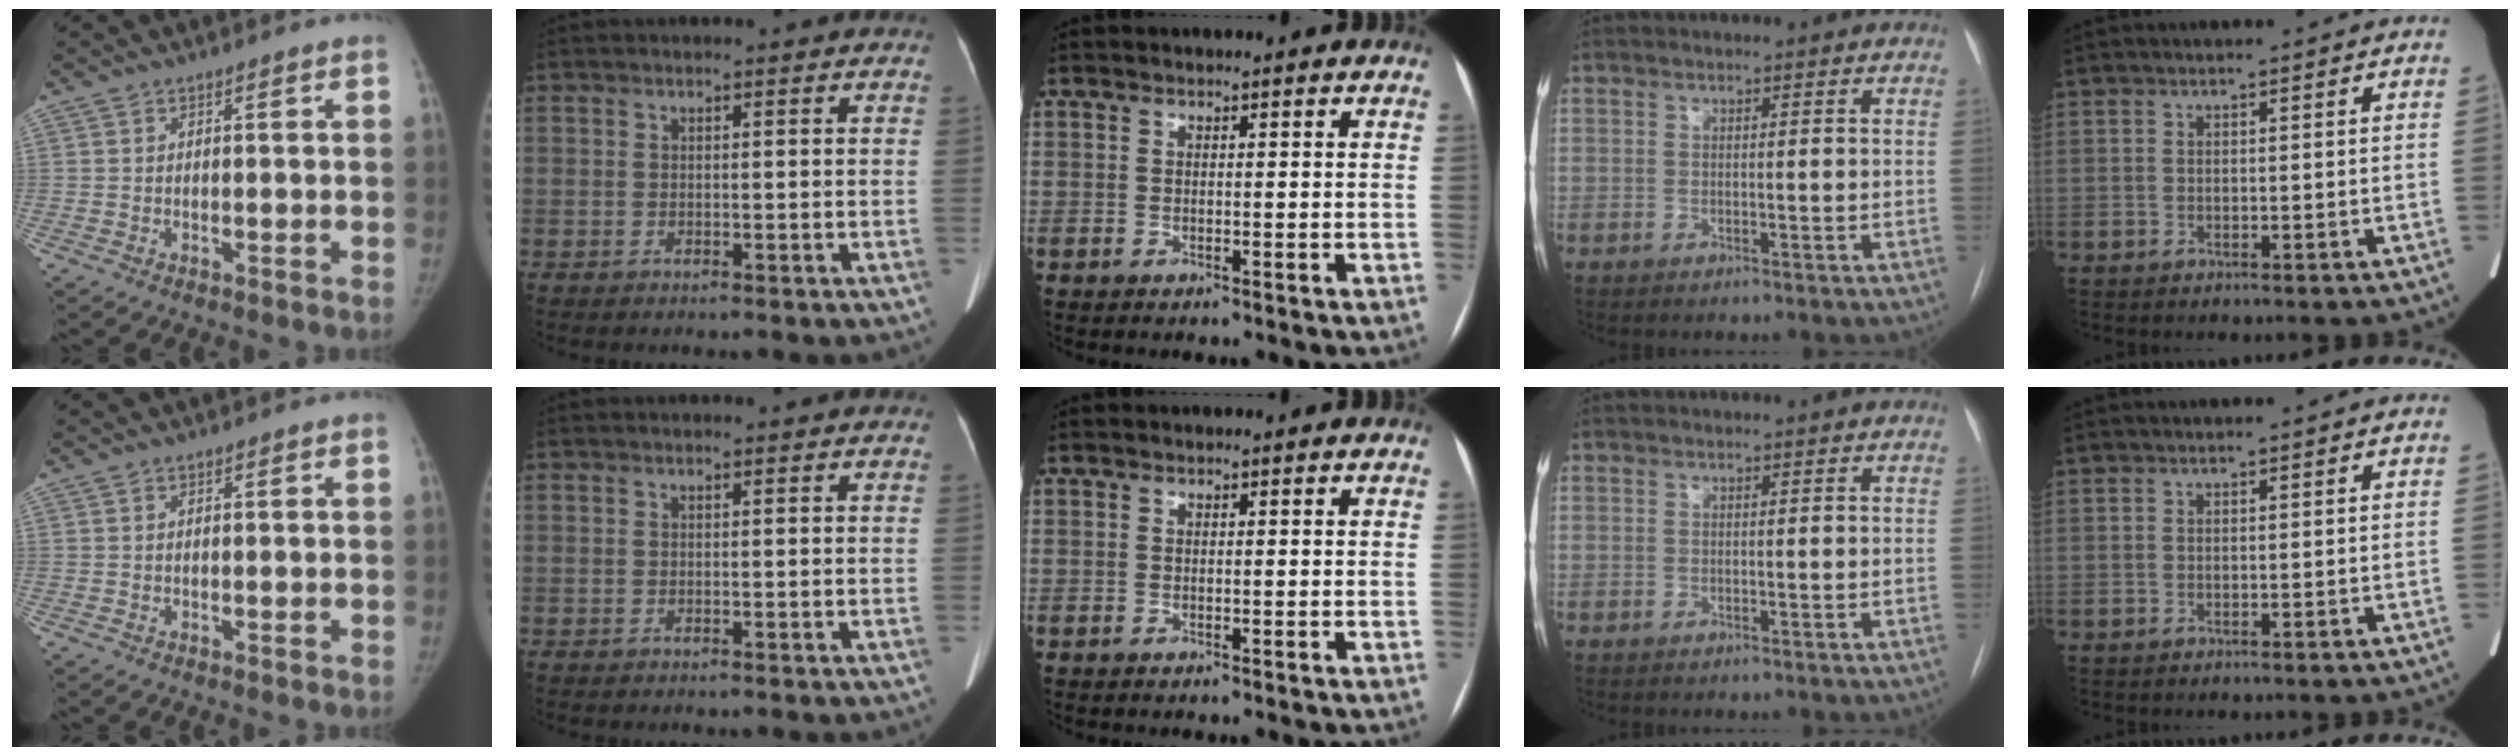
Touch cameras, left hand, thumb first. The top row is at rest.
{}